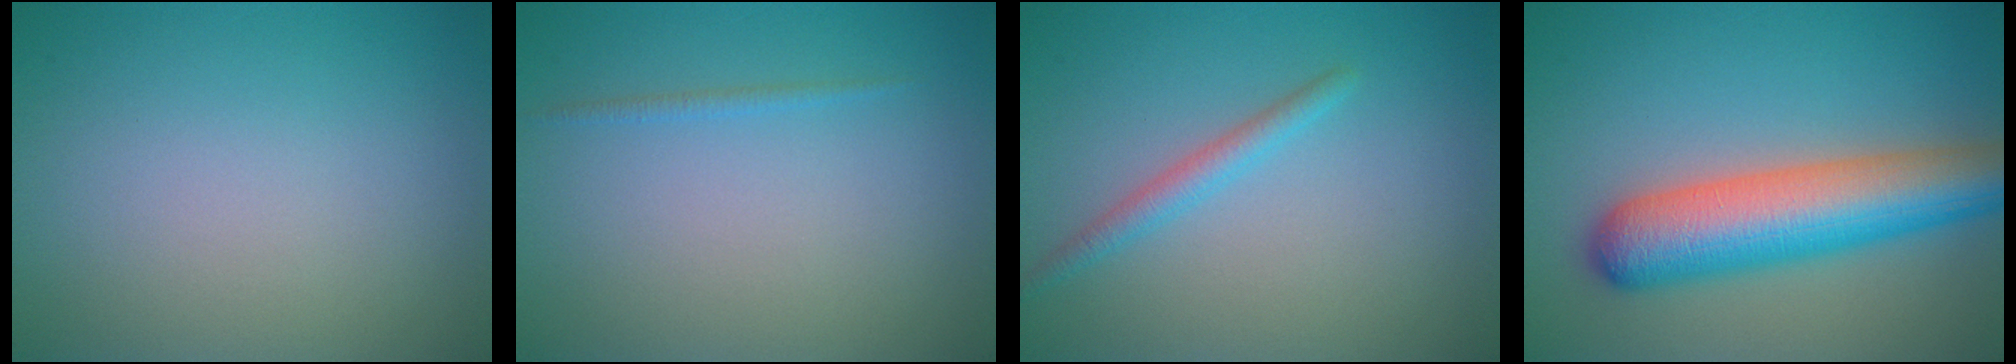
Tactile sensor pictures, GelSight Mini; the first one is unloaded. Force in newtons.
{"total": 0.6, "press": 0.6, "slide": 0.1}
{"total": 1.8, "press": 1.8, "slide": 0.1}
{"total": 8.9, "press": 8.9, "slide": 0.4}